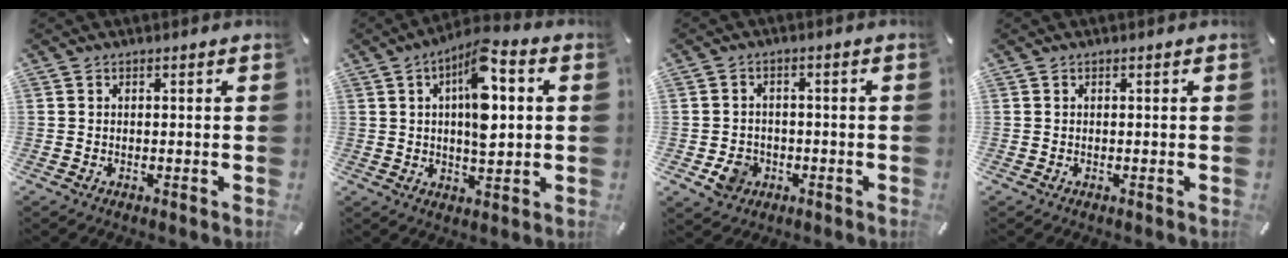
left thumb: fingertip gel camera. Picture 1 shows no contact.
{"total": 11.5, "force": [3.0, 4.8, 10.0], "torque": [-0.162, -0.007, 0.047]}
{"total": 5.5, "force": [-2.0, 4.8, 1.9], "torque": [-0.041, 0.003, -0.037]}
{"total": 0.0}